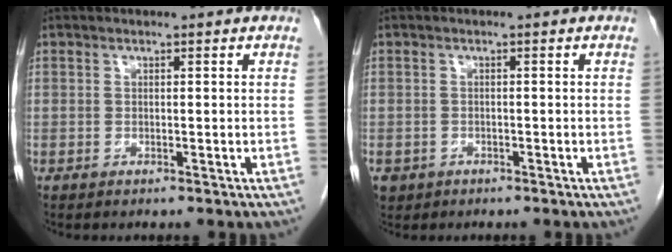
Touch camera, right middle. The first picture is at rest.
{"total": 2.7, "force": [-1.6, 2.1, 0.5], "torque": [-0.010, 0.001, -0.024]}